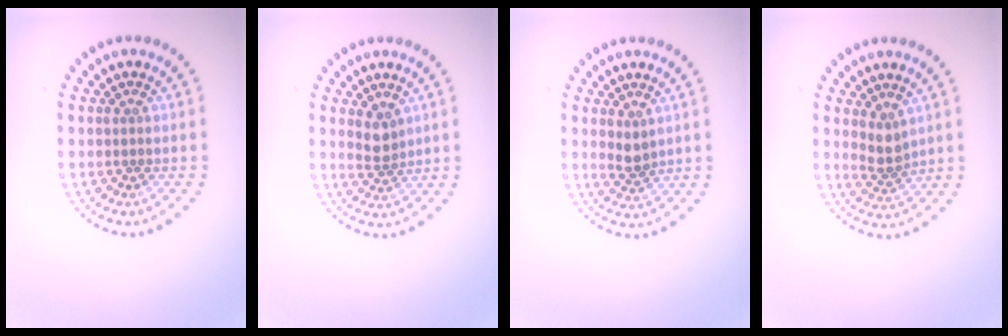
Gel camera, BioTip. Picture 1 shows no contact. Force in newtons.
{"total": 1.8, "press": 1.6, "slide": 0.9}
{"total": 1.6, "press": 1.4, "slide": 0.8}
{"total": 2.1, "press": 1.6, "slide": 1.3}